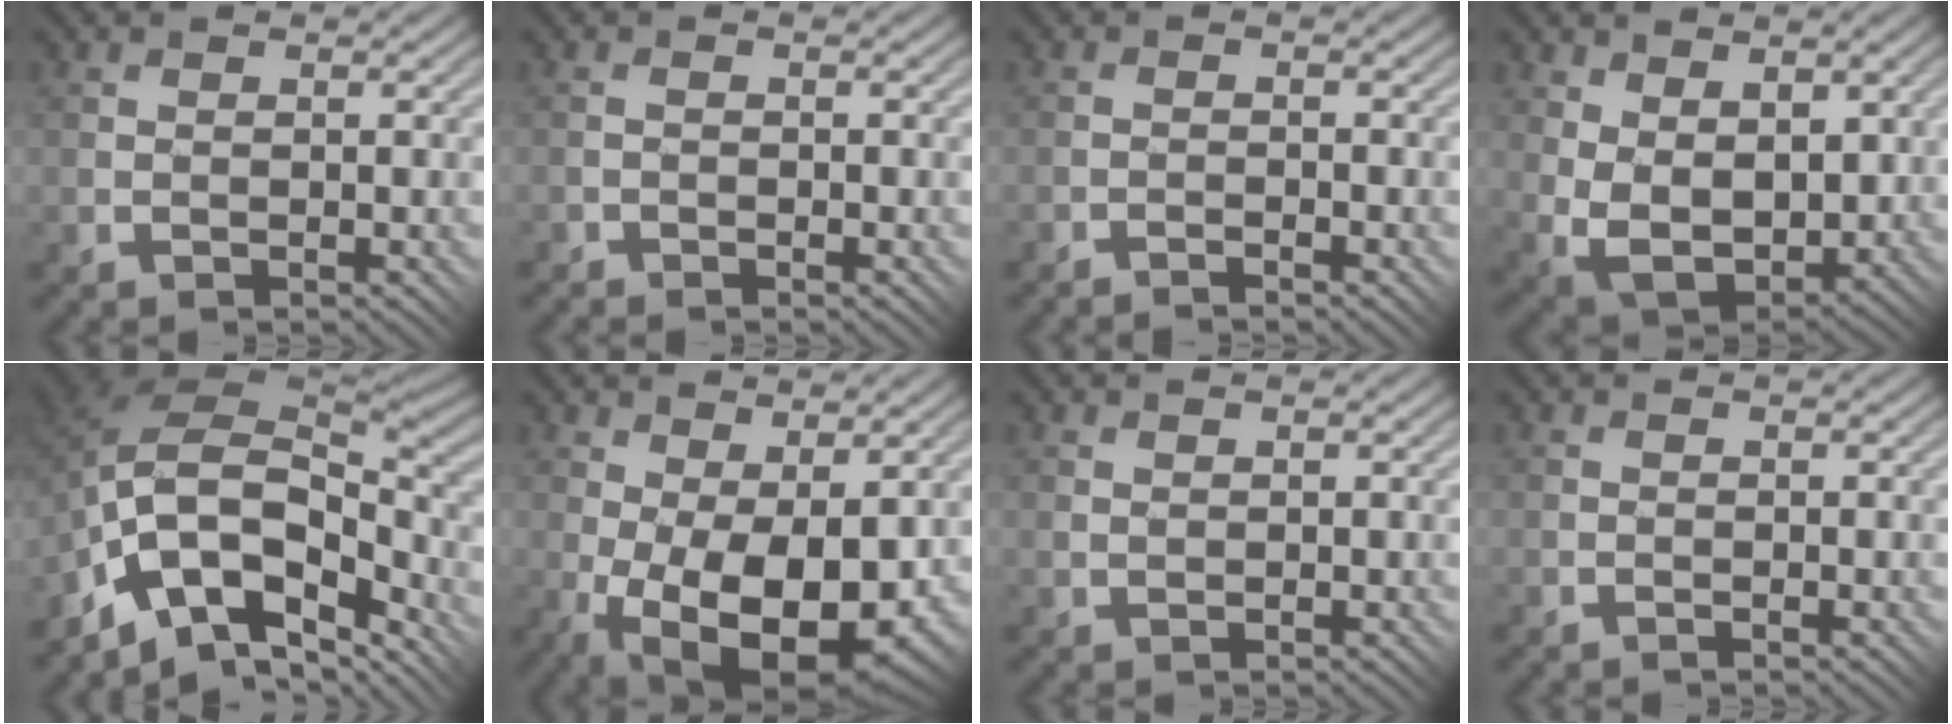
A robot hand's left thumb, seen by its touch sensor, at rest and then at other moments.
{"total": 0.7, "force": [-0.7, 0.0, -0.2], "torque": [0.007, 0.002, -0.014]}
{"total": 1.3, "force": [-1.2, -0.3, 0.1], "torque": [0.001, 0.009, -0.026]}
{"total": 8.1, "force": [1.7, 4.9, 6.2], "torque": [-0.143, -0.018, 0.040]}
{"total": 12.9, "force": [-6.7, 7.2, 8.4], "torque": [-0.159, -0.015, -0.127]}
{"total": 13.1, "force": [-2.6, 6.4, 11.2], "torque": [-0.185, -0.034, -0.018]}
{"total": 0.7, "force": [0.3, 0.5, 0.5], "torque": [-0.011, 0.000, 0.009]}
{"total": 0.0}